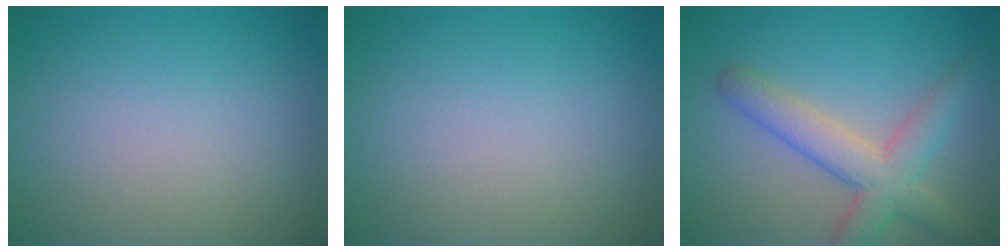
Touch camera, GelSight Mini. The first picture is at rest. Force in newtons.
{"total": 0.0}
{"total": 5.1, "press": 5.0, "slide": 0.3}